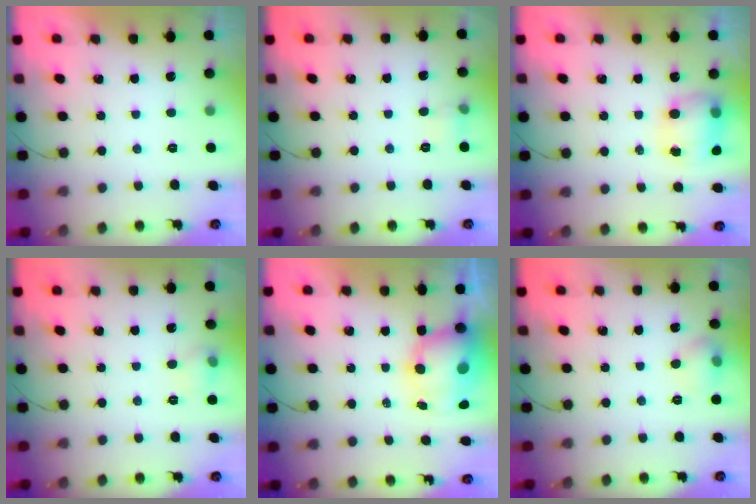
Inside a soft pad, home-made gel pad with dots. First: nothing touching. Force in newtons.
{"total": 4.7, "press": 4.3, "slide": 1.8}
{"total": 8.4, "press": 8.3, "slide": 1.3}
{"total": 5.9, "press": 5.6, "slide": 1.9}
{"total": 10.4, "press": 10.1, "slide": 2.5}
{"total": 6.6, "press": 6.4, "slide": 1.6}